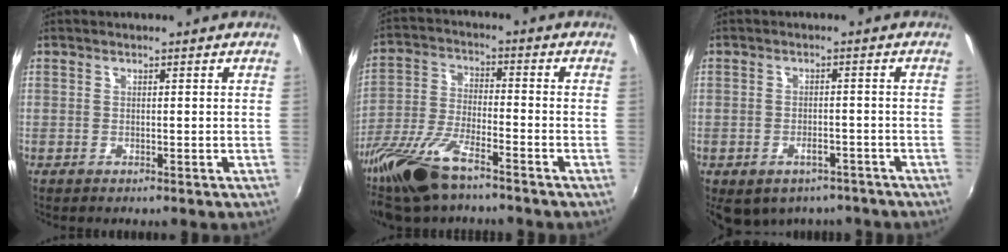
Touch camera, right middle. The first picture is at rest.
{"total": 15.8, "force": [-11.4, 4.5, 9.9], "torque": [-0.219, -0.033, -0.223]}
{"total": 8.8, "force": [-5.9, 5.3, 3.9], "torque": [-0.082, -0.006, -0.067]}